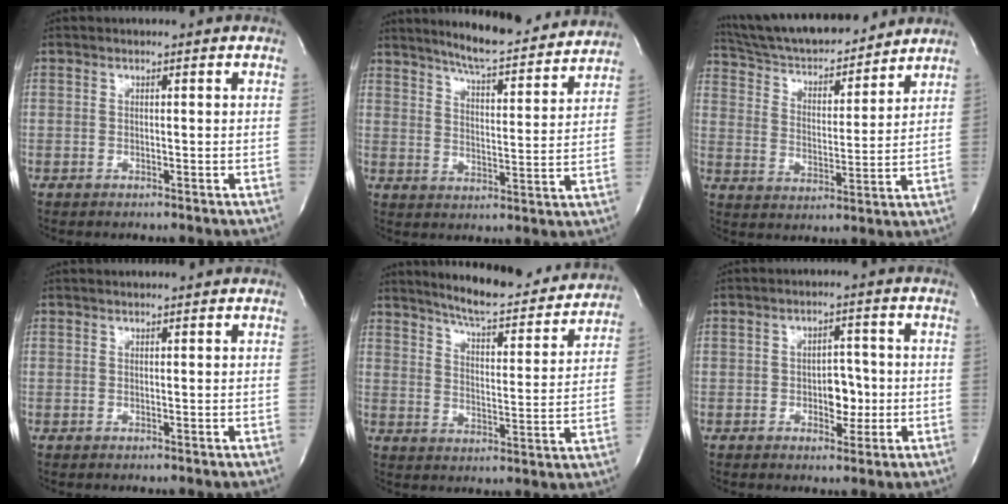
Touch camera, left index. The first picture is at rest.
{"total": 16.3, "force": [15.0, 1.9, 6.2], "torque": [-0.092, -0.010, 0.203]}
{"total": 18.5, "force": [17.0, 3.6, 6.4], "torque": [-0.110, 0.014, 0.271]}
{"total": 1.8, "force": [1.7, 0.1, 0.7], "torque": [-0.008, 0.015, 0.028]}
{"total": 18.6, "force": [17.0, 2.7, 6.8], "torque": [-0.094, -0.020, 0.224]}
{"total": 4.0, "force": [-0.7, 2.5, 3.1], "torque": [-0.036, 0.005, -0.006]}